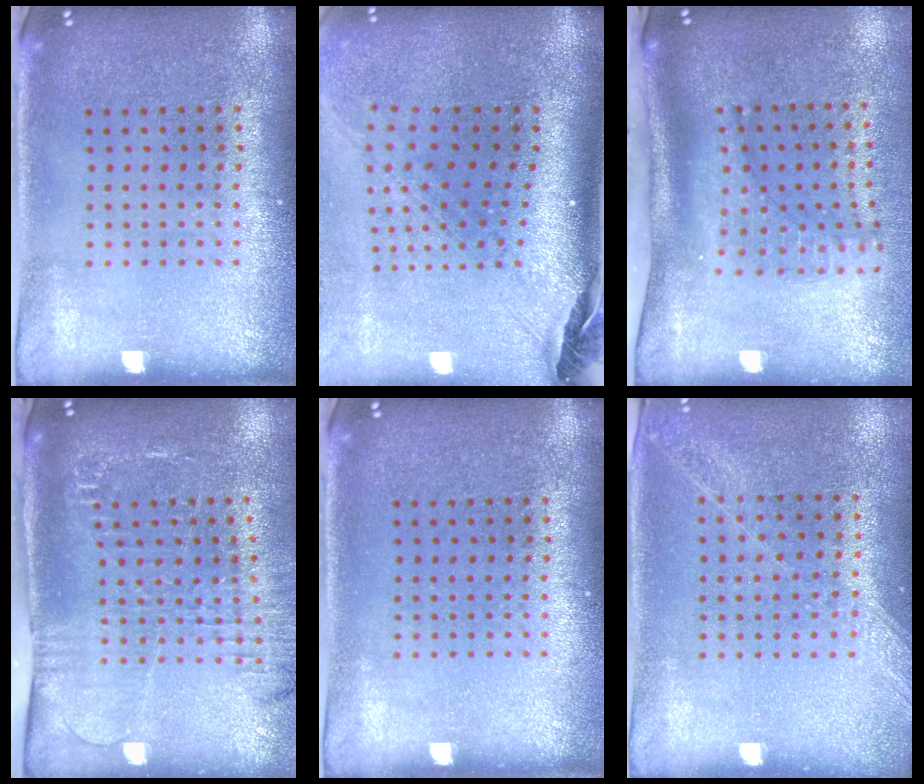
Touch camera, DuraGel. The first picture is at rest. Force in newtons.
{"total": 2.7, "press": 2.0, "slide": 1.8}
{"total": 2.1, "press": 1.5, "slide": 1.5}
{"total": 1.9, "press": 1.8, "slide": 0.8}
{"total": 0.0}
{"total": 1.2, "press": 1.2, "slide": 0.2}